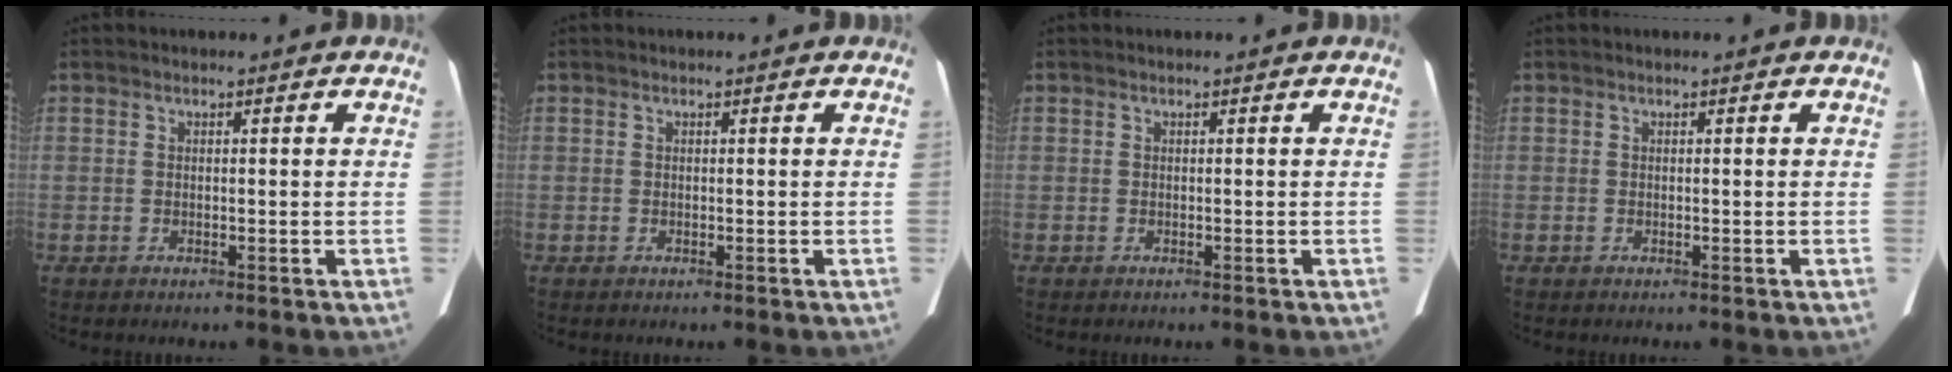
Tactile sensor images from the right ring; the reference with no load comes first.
{"total": 0.0}
{"total": 0.0}
{"total": 0.0}